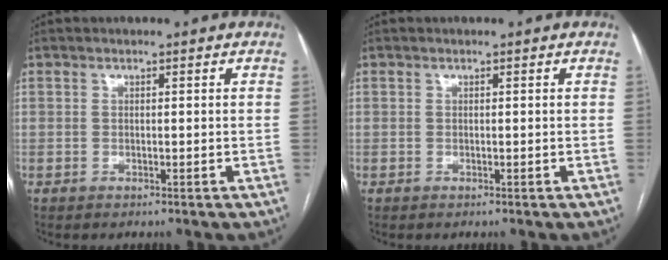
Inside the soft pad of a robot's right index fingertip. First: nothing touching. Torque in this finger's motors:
{"motor_torque": [0.00, 0.00, 0.00, 0.00]}